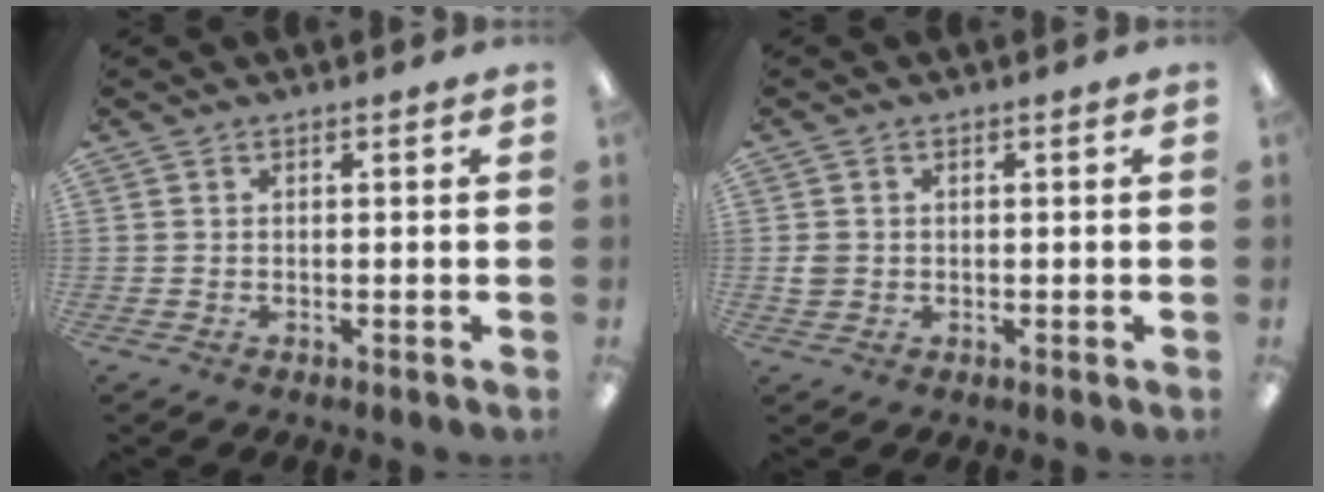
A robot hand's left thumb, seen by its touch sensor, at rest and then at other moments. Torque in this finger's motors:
{"motor_torque": [-0.06, 0.04, 0.11, -0.15, 0.00]}